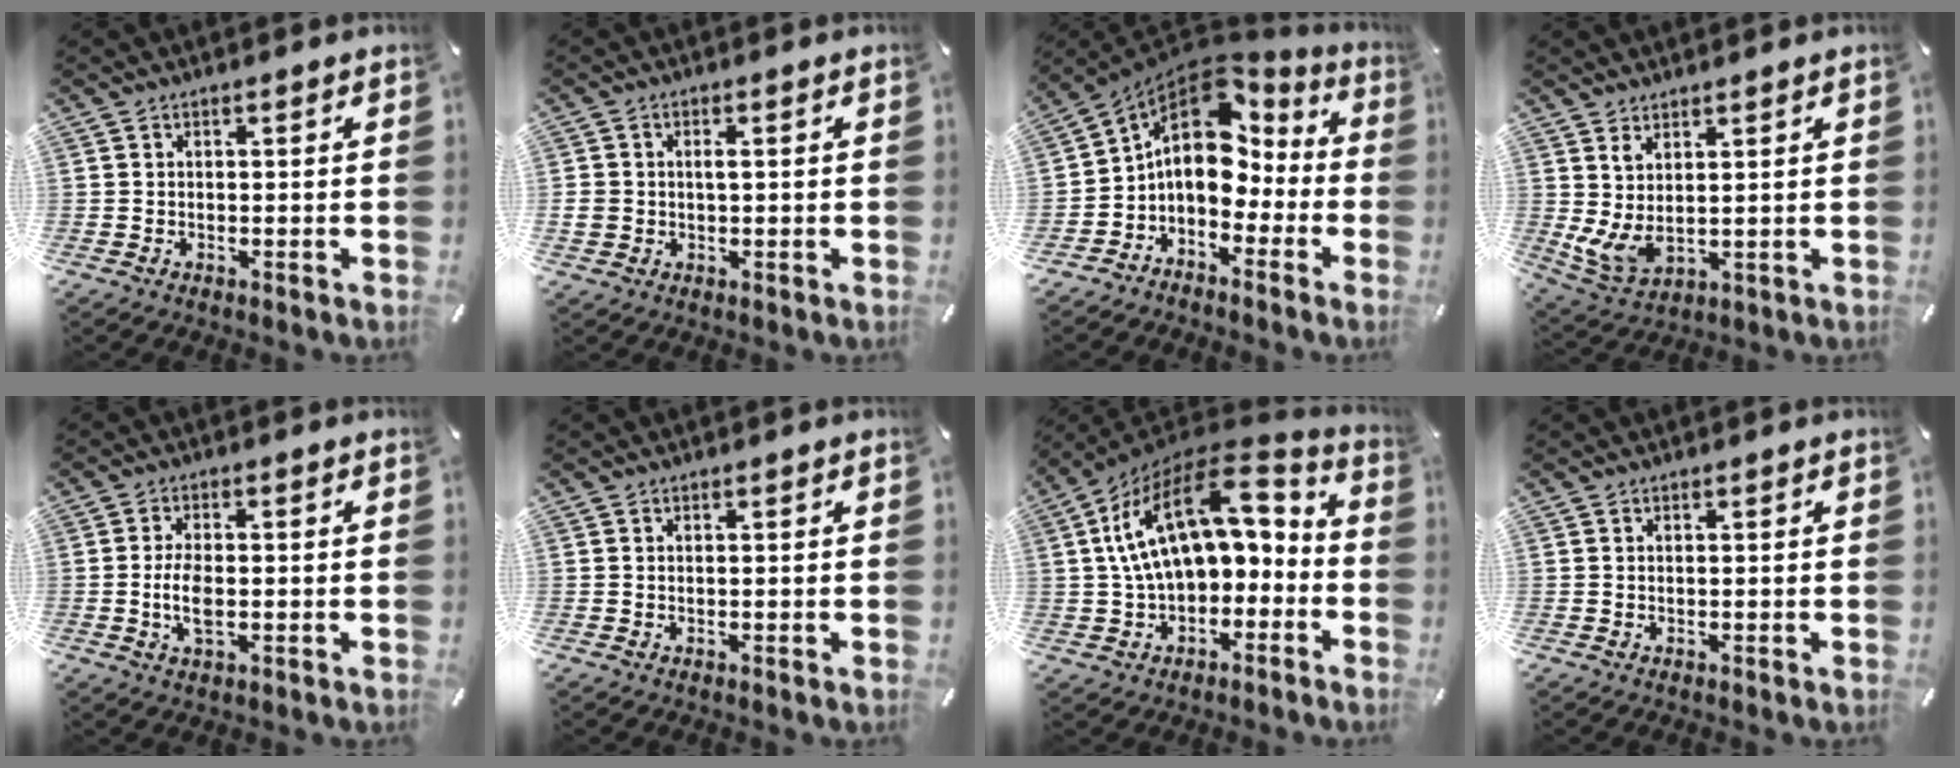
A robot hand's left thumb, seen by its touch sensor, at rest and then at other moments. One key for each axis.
{"total": 2.4, "fx": 0.2, "fy": 1.9, "fz": 1.5, "tx": -0.023, "ty": 0.003, "tz": -0.001}
{"total": 12.4, "fx": 2.0, "fy": 9.2, "fz": 8.0, "tx": -0.137, "ty": -0.015, "tz": 0.031}
{"total": 5.5, "fx": 2.6, "fy": 3.2, "fz": 3.6, "tx": -0.087, "ty": -0.020, "tz": 0.053}
{"total": 5.6, "fx": -0.8, "fy": 2.3, "fz": 5.0, "tx": -0.115, "ty": -0.004, "tz": -0.020}
{"total": 0.0}
{"total": 18.9, "fx": 4.6, "fy": 11.4, "fz": 14.4, "tx": -0.270, "ty": -0.016, "tz": 0.079}
{"total": 0.0}